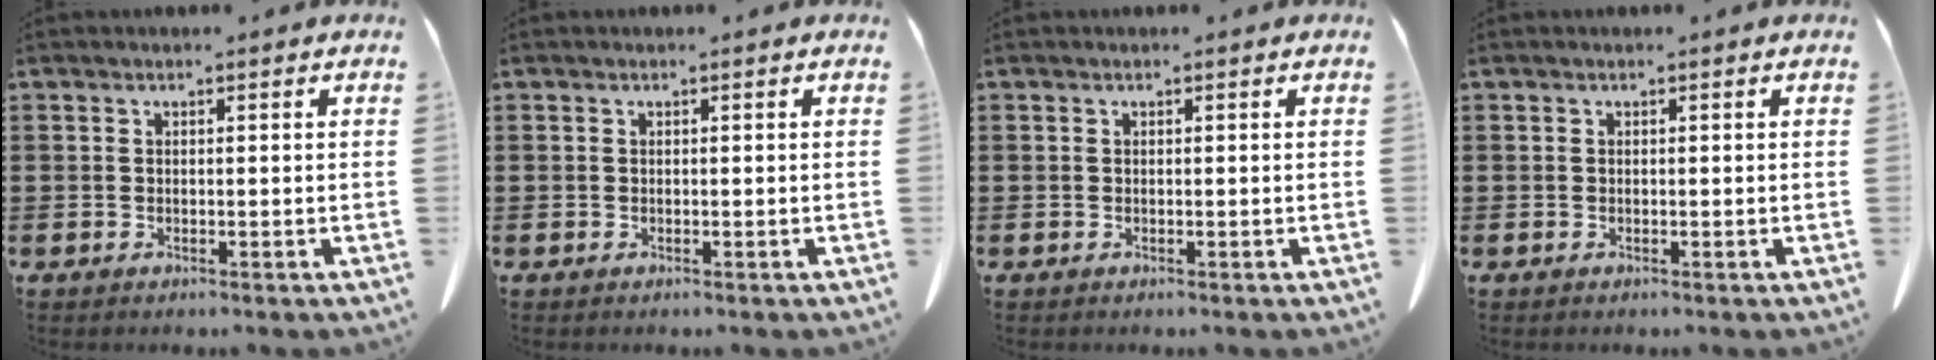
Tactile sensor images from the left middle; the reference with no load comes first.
{"total": 0.0}
{"total": 0.0}
{"total": 0.0}